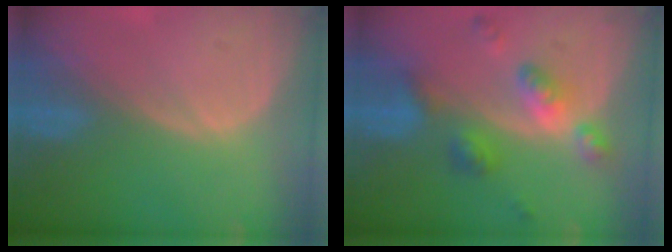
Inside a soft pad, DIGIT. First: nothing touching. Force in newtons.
{"total": 7.1, "press": 7.0, "slide": 0.6}